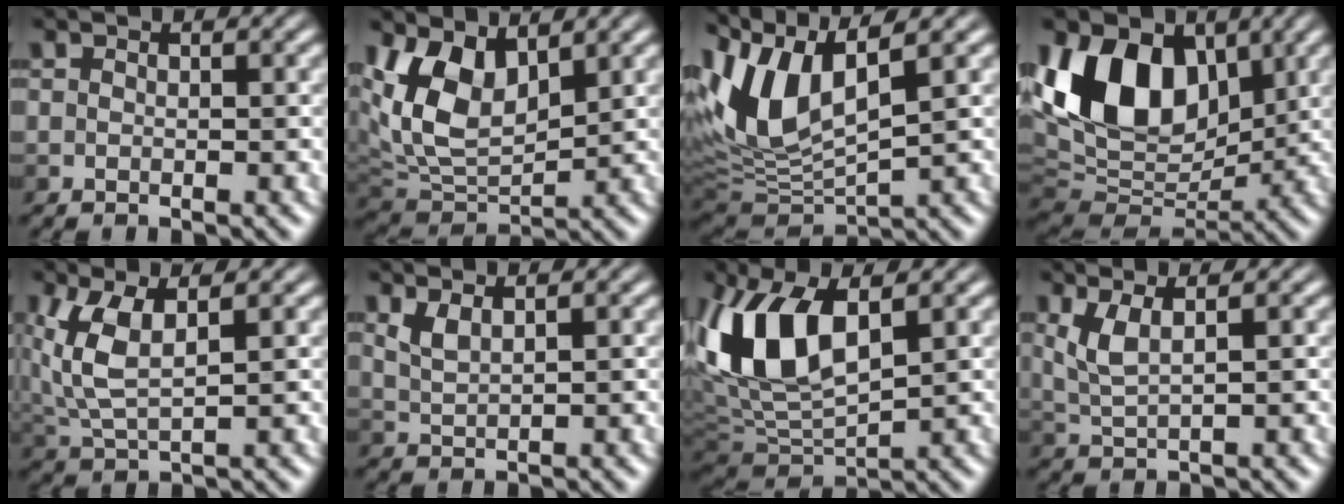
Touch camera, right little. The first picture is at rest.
{"total": 7.2, "force": [1.8, 4.3, 5.4], "torque": [-0.116, -0.006, 0.034]}
{"total": 8.7, "force": [2.4, 4.0, 7.4], "torque": [-0.168, 0.011, 0.043]}
{"total": 10.9, "force": [3.4, 7.4, 7.3], "torque": [-0.127, 0.012, 0.053]}
{"total": 6.0, "force": [1.1, 3.0, 5.0], "torque": [-0.122, -0.003, 0.023]}
{"total": 1.5, "force": [0.5, 0.5, 1.4], "torque": [-0.037, -0.001, 0.013]}
{"total": 10.1, "force": [1.8, 4.9, 8.6], "torque": [-0.181, 0.007, 0.024]}
{"total": 3.1, "force": [0.6, 1.0, 2.8], "torque": [-0.071, -0.001, 0.016]}